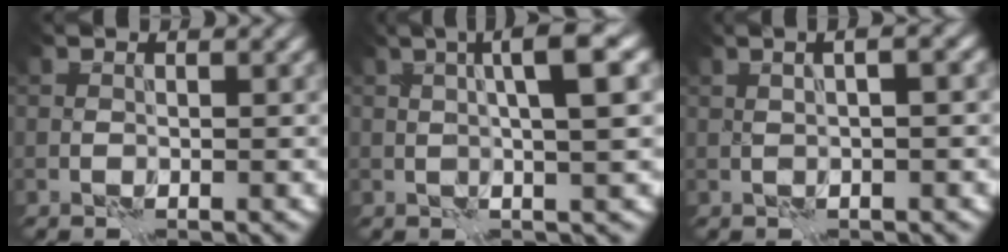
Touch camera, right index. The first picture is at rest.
{"total": 5.7, "force": [1.7, 0.9, 5.4], "torque": [-0.077, 0.017, 0.027]}
{"total": 4.5, "force": [1.7, 1.9, 3.7], "torque": [-0.029, 0.028, 0.000]}